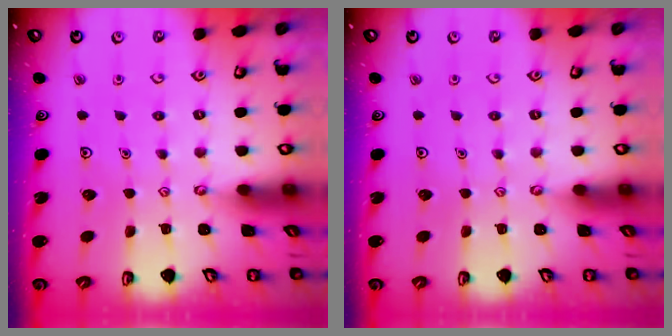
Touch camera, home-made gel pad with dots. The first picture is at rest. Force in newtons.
{"total": 0.0}